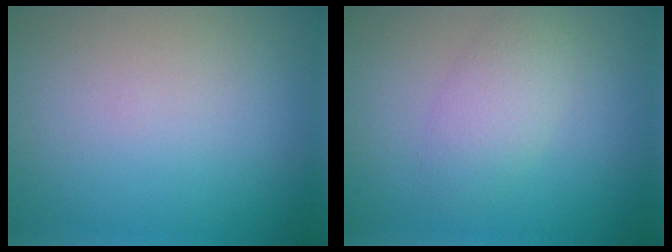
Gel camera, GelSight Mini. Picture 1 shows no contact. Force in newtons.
{"total": 2.7, "press": 2.7, "slide": 0.1}